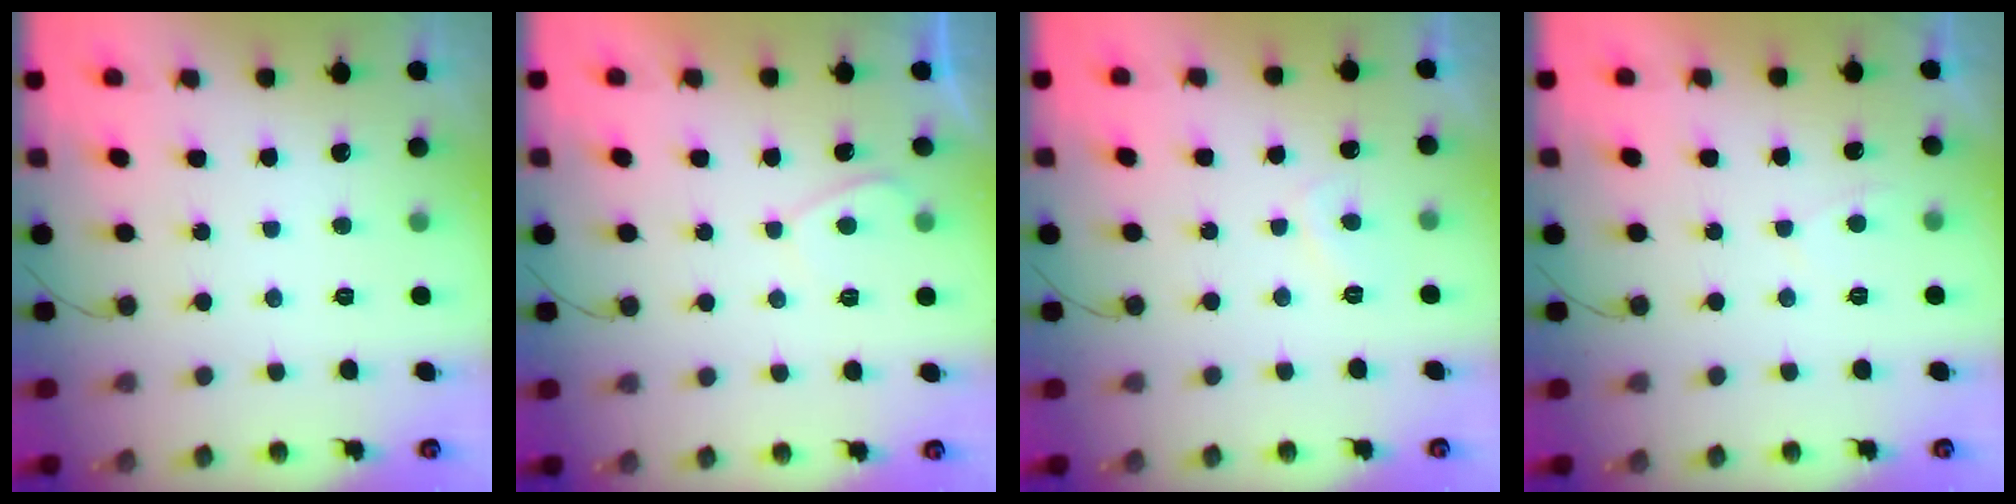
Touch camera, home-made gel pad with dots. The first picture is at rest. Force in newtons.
{"total": 1.5, "press": 1.4, "slide": 0.6}
{"total": 1.5, "press": 1.4, "slide": 0.6}
{"total": 0.9, "press": 0.7, "slide": 0.5}